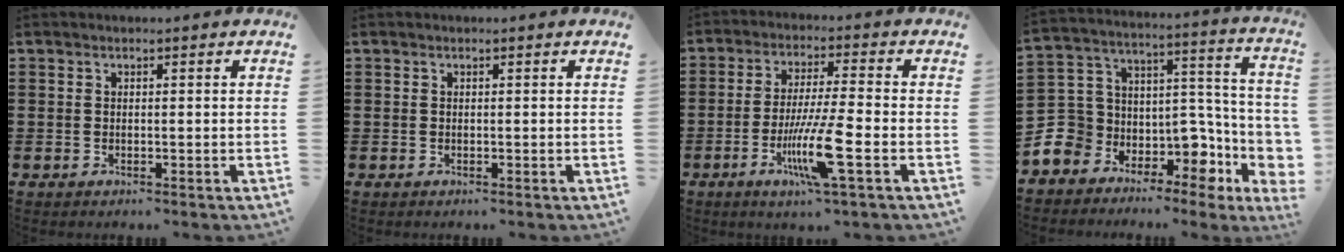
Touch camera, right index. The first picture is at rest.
{"total": 0.0}
{"total": 10.1, "force": [-3.9, 0.7, 9.3], "torque": [-0.186, -0.017, -0.075]}
{"total": 7.2, "force": [-1.1, 6.7, 2.2], "torque": [-0.072, -0.045, -0.010]}